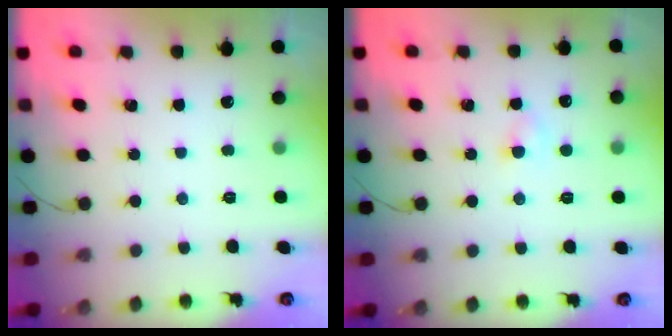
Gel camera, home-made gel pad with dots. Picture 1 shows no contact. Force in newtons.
{"total": 2.3, "press": 2.1, "slide": 1.0}